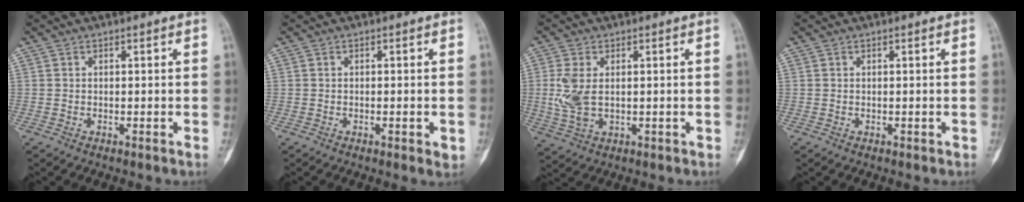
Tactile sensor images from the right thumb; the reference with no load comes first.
{"total": 2.3, "force": [-0.6, 0.9, 2.0], "torque": [-0.018, -0.002, -0.007]}
{"total": 7.0, "force": [0.3, 4.4, 5.5], "torque": [-0.125, -0.002, 0.012]}
{"total": 0.0}